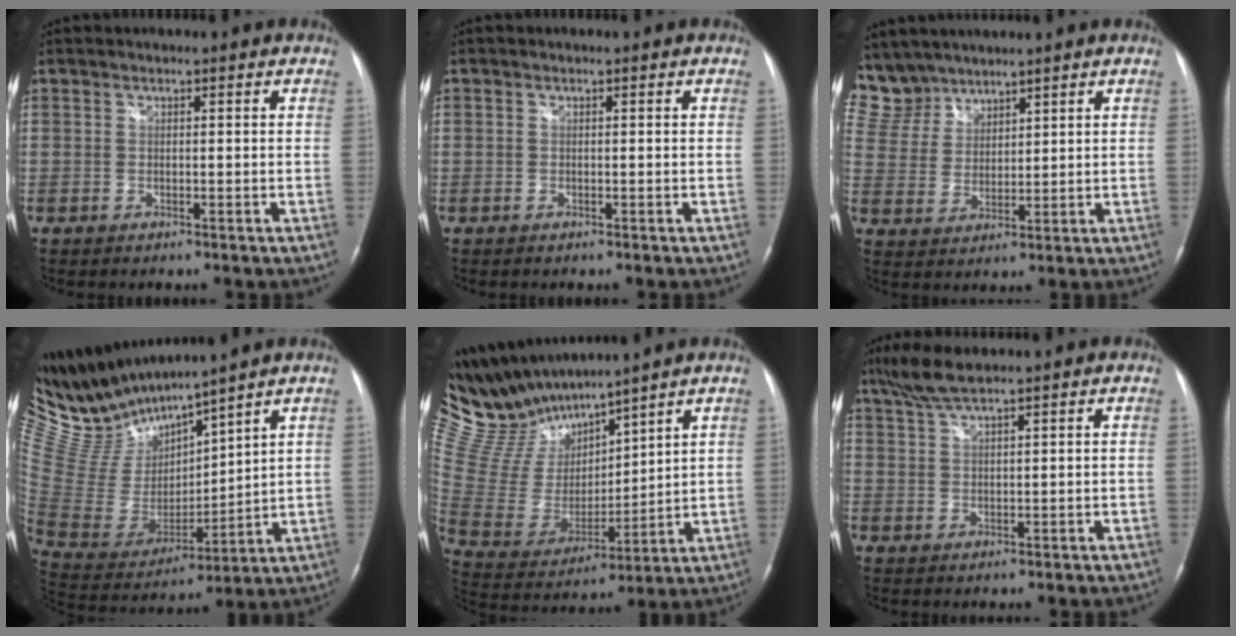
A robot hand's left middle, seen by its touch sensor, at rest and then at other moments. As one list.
[{"total": 0.0}, {"total": 9.1, "force": [8.1, 4.1, 0.2], "torque": [-0.015, 0.012, 0.179]}, {"total": 15.8, "force": [14.8, 0.7, 5.4], "torque": [-0.130, -0.002, 0.312]}, {"total": 15.7, "force": [14.6, 2.9, 5.1], "torque": [-0.123, 0.004, 0.302]}, {"total": 5.3, "force": [4.3, 0.2, 3.1], "torque": [-0.075, 0.014, 0.087]}]